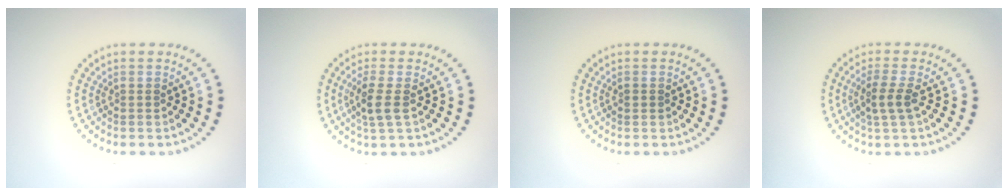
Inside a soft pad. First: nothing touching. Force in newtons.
{"total": 2.4, "press": 2.1, "slide": 1.0}
{"total": 0.5, "press": 0.5, "slide": 0.1}
{"total": 2.2, "press": 2.0, "slide": 1.0}